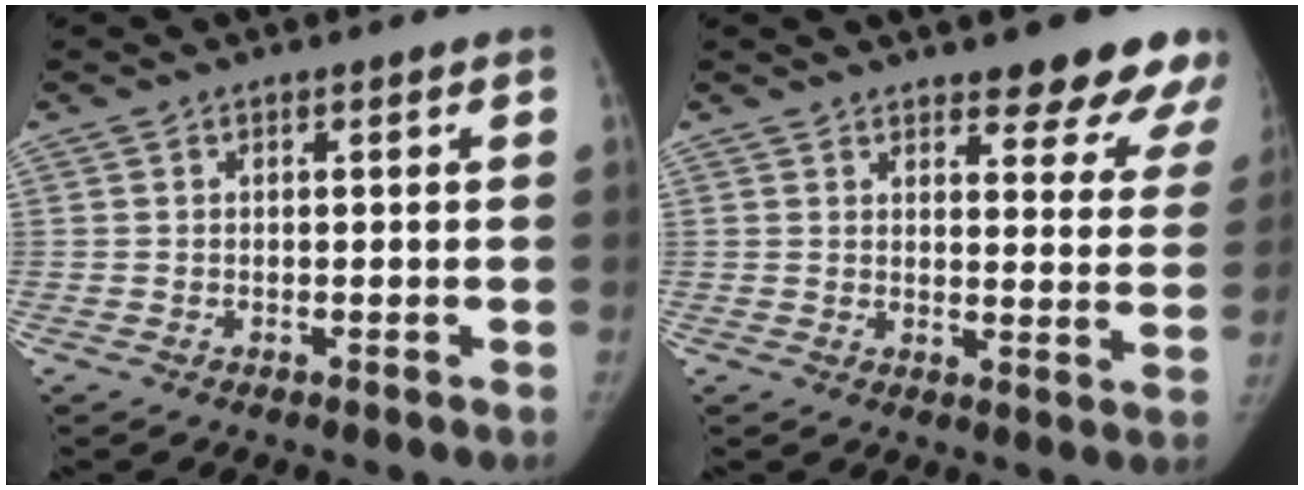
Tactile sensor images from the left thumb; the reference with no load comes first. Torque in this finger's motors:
{"motor_torque": [1.03, 0.12, 0.20, -0.65, 0.02]}